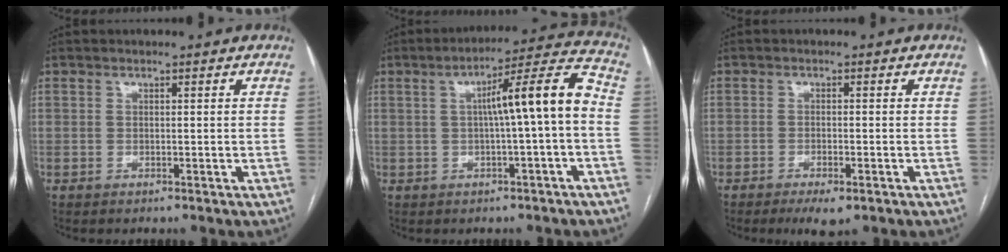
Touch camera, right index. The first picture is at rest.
{"total": 10.3, "force": [-0.3, 0.0, 10.3], "torque": [-0.148, 0.030, -0.005]}
{"total": 3.9, "force": [-2.3, 1.0, 2.9], "torque": [-0.050, -0.005, -0.032]}